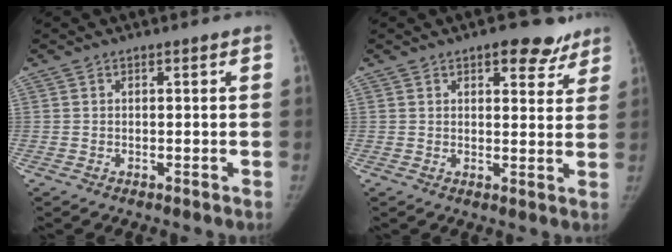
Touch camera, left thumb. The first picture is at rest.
{"total": 7.8, "force": [5.0, 3.9, 4.5], "torque": [-0.017, -0.019, 0.061]}